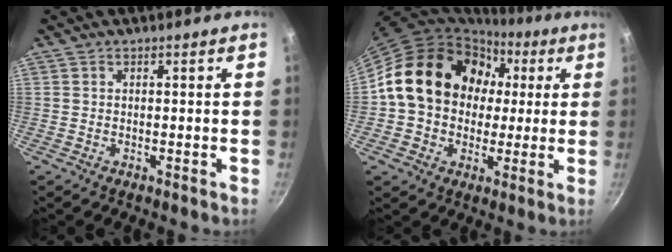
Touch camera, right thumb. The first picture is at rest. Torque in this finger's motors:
{"motor_torque": [2.43, 2.57, 0.55, -0.32, 0.55]}